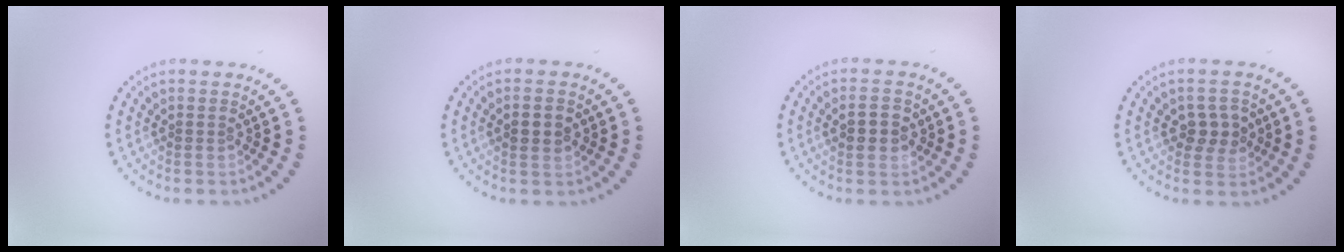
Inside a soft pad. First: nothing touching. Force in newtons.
{"total": 2.1, "press": 2.1, "slide": 0.3}
{"total": 2.7, "press": 2.7, "slide": 0.1}
{"total": 2.3, "press": 2.3, "slide": 0.5}